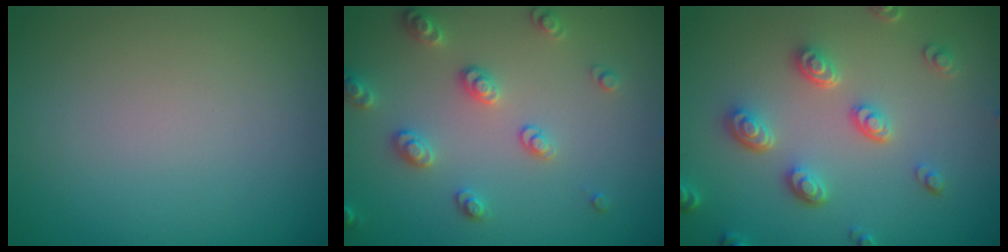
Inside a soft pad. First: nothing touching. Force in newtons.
{"total": 2.9, "press": 2.9, "slide": 0.5}
{"total": 4.2, "press": 3.4, "slide": 2.5}